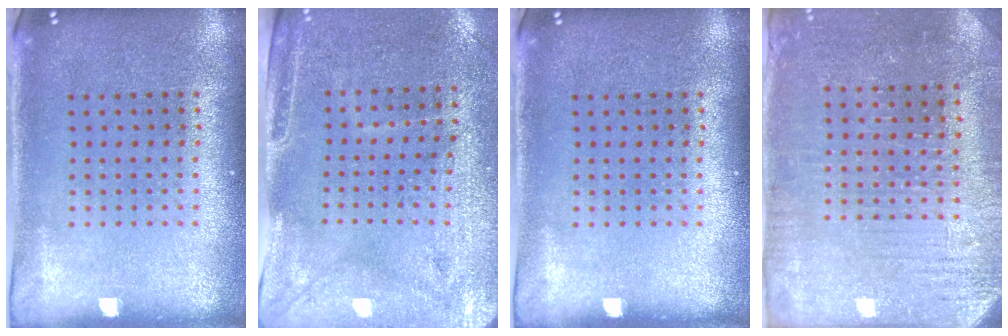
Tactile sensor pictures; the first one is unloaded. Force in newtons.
{"total": 3.0, "press": 2.7, "slide": 1.4}
{"total": 0.0}
{"total": 3.0, "press": 2.9, "slide": 0.7}